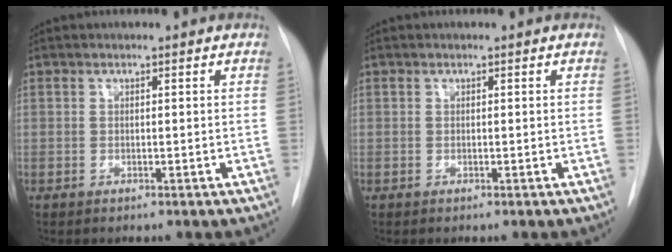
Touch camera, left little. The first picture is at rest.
{"total": 0.0}